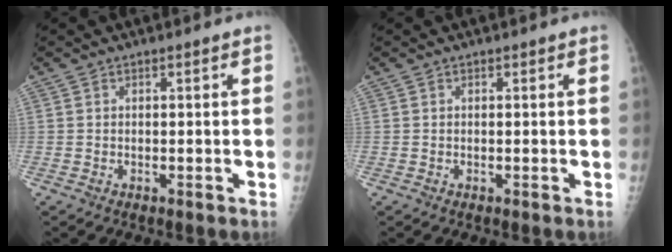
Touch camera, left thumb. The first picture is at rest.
{"total": 0.0}